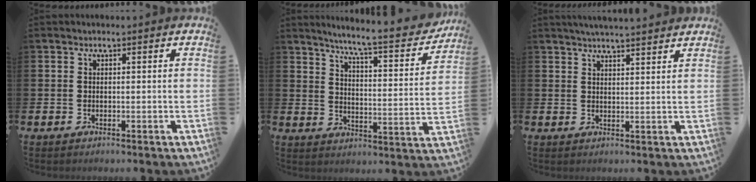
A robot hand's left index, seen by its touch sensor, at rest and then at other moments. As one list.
[{"total": 7.4, "force": [6.7, 0.3, 3.0], "torque": [-0.073, -0.054, 0.108]}, {"total": 3.7, "force": [3.6, -0.3, 0.6], "torque": [-0.018, -0.014, 0.066]}]